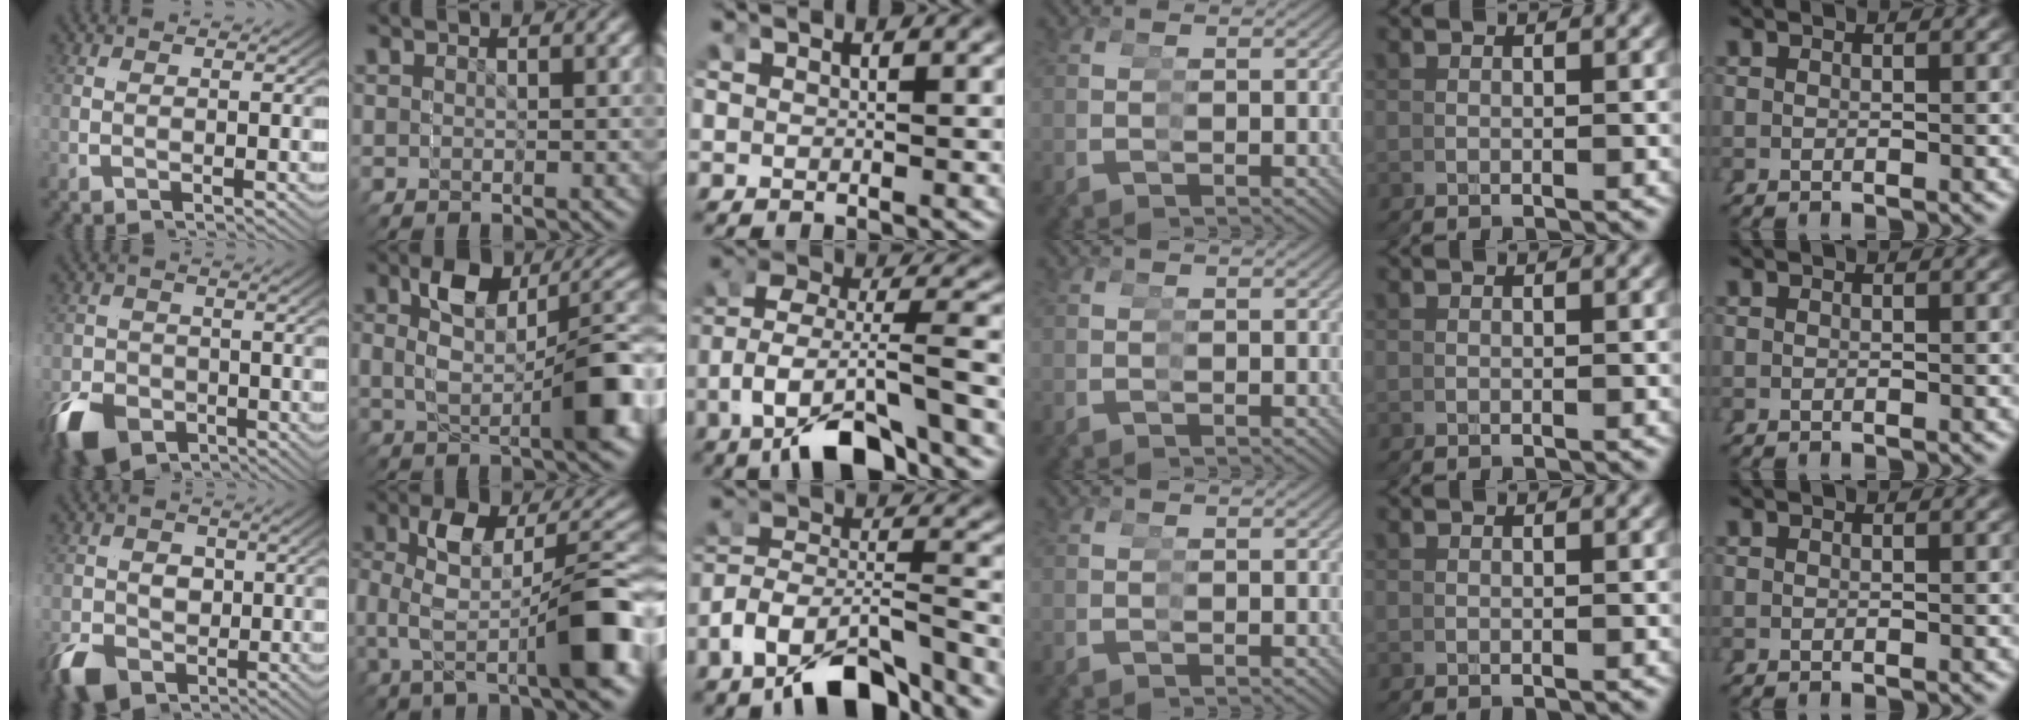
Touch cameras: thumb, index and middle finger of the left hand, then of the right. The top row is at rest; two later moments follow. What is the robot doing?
{"motion": "grasp_and_lifting", "object": "stress ball aka squeeze ball"}